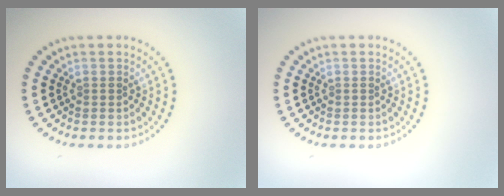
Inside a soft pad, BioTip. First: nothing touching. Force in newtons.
{"total": 0.0}